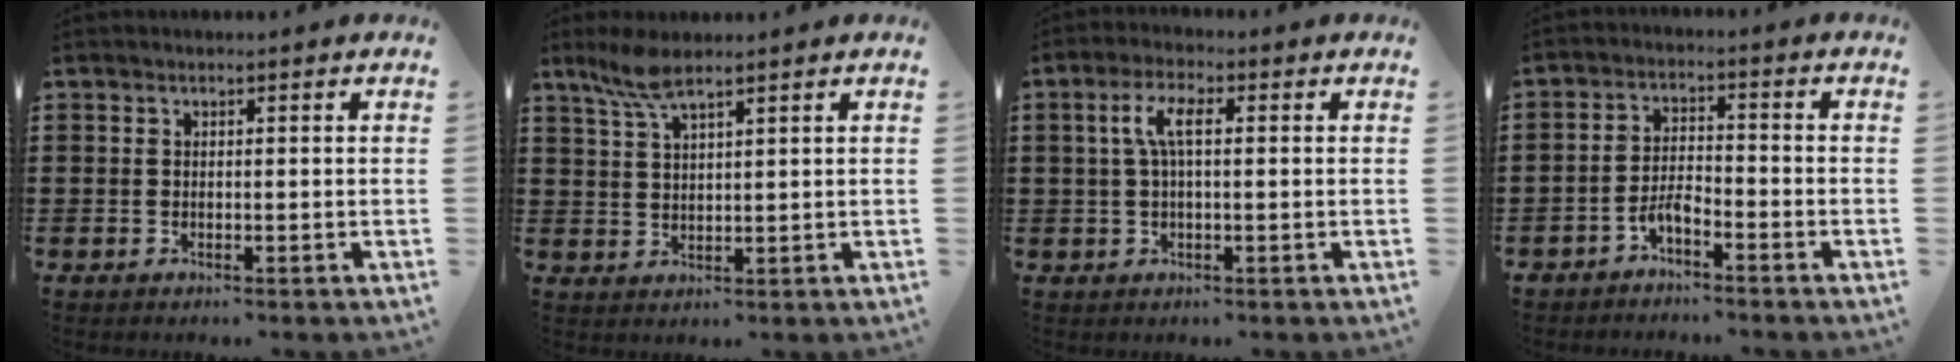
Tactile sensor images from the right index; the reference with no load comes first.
{"total": 4.8, "force": [3.5, 0.9, 3.1], "torque": [-0.070, 0.003, 0.063]}
{"total": 4.9, "force": [0.5, 1.6, 4.6], "torque": [-0.103, 0.004, 0.000]}
{"total": 3.5, "force": [-2.8, 0.7, 1.9], "torque": [-0.051, 0.004, -0.059]}